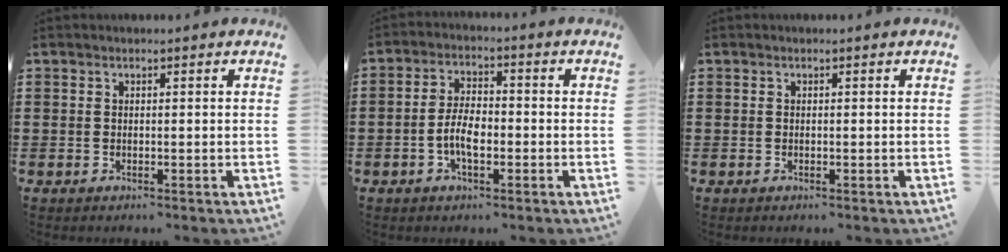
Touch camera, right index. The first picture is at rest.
{"total": 5.5, "force": [-1.5, 2.5, 4.7], "torque": [-0.108, -0.002, -0.034]}
{"total": 0.0}